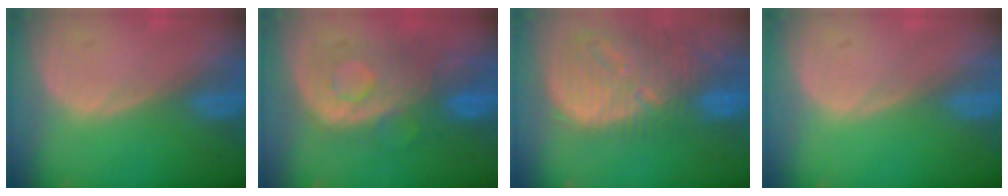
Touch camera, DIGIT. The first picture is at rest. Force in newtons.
{"total": 8.8, "press": 8.5, "slide": 2.2}
{"total": 13.4, "press": 11.5, "slide": 7.0}
{"total": 0.0}